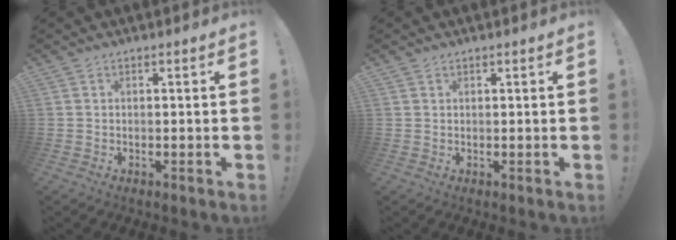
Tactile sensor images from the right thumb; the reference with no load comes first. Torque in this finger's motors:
{"motor_torque": [-0.05, -0.16, -0.33, 0.24, 0.11]}